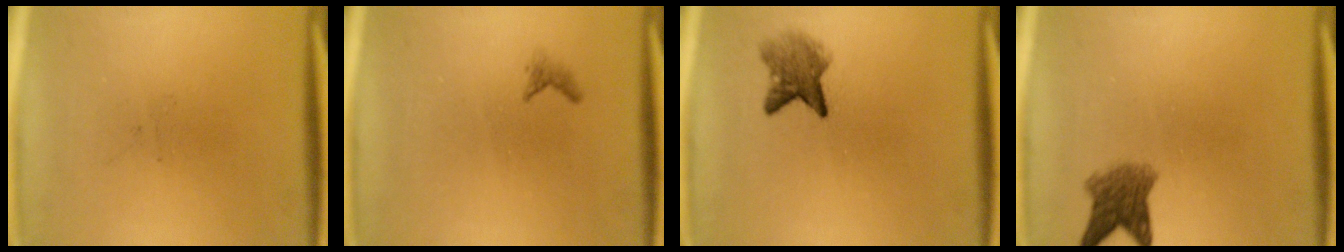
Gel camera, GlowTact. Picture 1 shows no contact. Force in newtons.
{"total": 0.7}
{"total": 4.0}
{"total": 4.4}